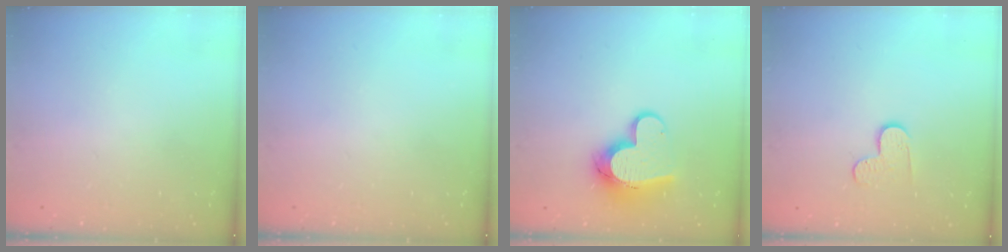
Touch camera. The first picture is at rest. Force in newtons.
{"total": 0.0}
{"total": 15.1, "press": 15.0, "slide": 1.2}
{"total": 6.1, "press": 6.1, "slide": 0.6}